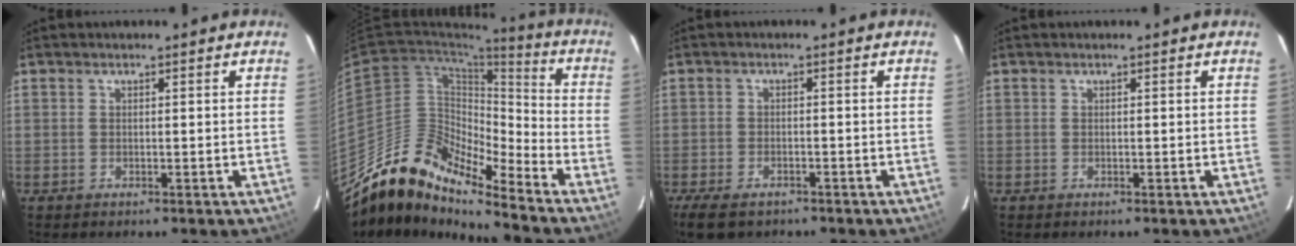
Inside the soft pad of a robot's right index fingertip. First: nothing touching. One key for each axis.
{"total": 14.8, "fx": -12.9, "fy": 3.0, "fz": 6.5, "tx": -0.096, "ty": 0.001, "tz": -0.260}
{"total": 7.0, "fx": -5.0, "fy": 3.4, "fz": 3.5, "tx": -0.093, "ty": -0.020, "tz": -0.090}
{"total": 0.0}